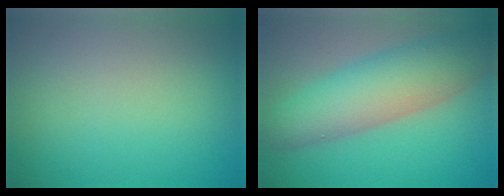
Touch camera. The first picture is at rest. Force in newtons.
{"total": 7.8, "press": 7.8, "slide": 0.2}